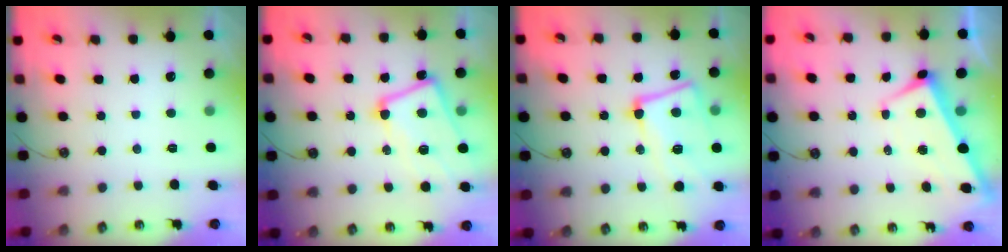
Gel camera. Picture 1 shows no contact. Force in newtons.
{"total": 6.2, "press": 6.1, "slide": 1.2}
{"total": 10.3, "press": 9.9, "slide": 2.6}
{"total": 1.6, "press": 1.2, "slide": 1.0}